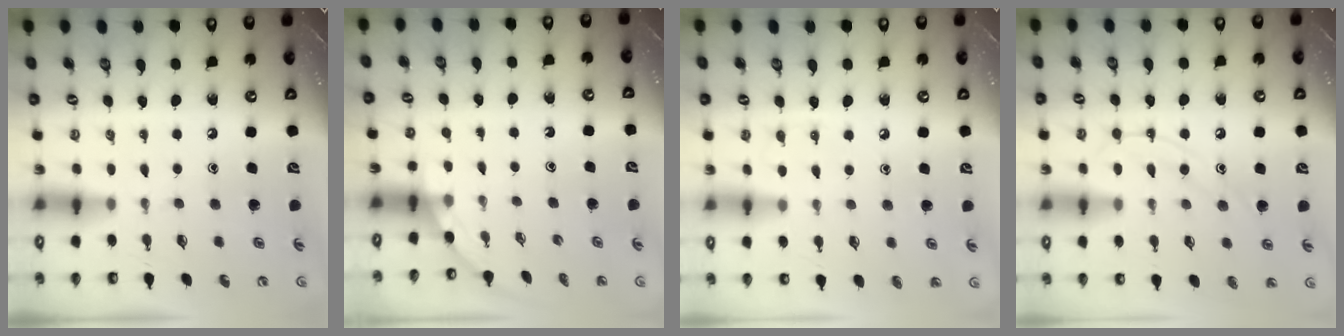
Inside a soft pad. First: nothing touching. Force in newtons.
{"total": 0.9, "press": 0.9, "slide": 0.2}
{"total": 5.0, "press": 4.9, "slide": 1.0}
{"total": 9.3, "press": 9.3, "slide": 0.4}